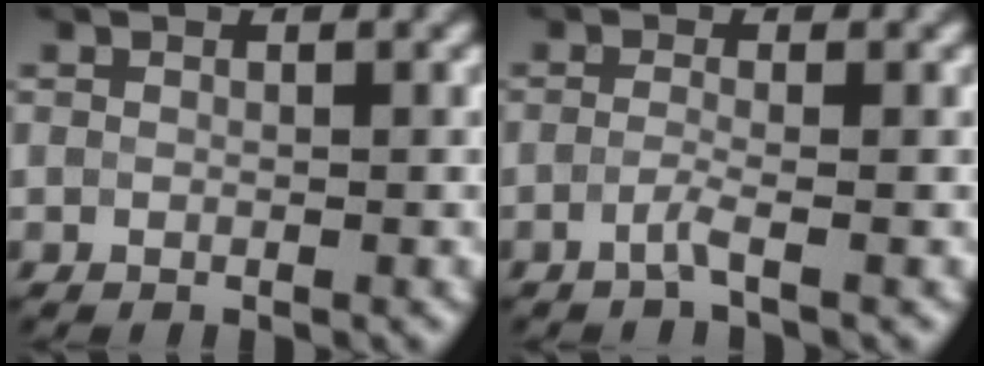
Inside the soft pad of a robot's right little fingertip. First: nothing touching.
{"total": 1.2, "force": [-1.1, -0.1, 0.4], "torque": [-0.010, 0.001, -0.029]}